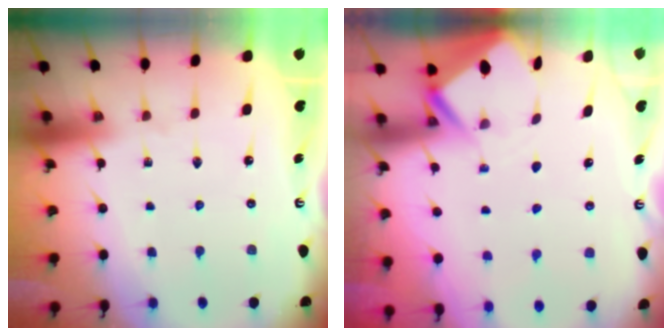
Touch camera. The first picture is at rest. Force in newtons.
{"total": 3.1, "press": 3.1, "slide": 0.3}